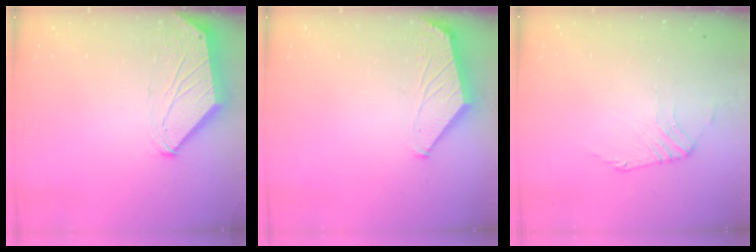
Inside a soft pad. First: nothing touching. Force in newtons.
{"total": 1.7, "press": 1.6, "slide": 0.3}
{"total": 2.4, "press": 2.4, "slide": 0.5}